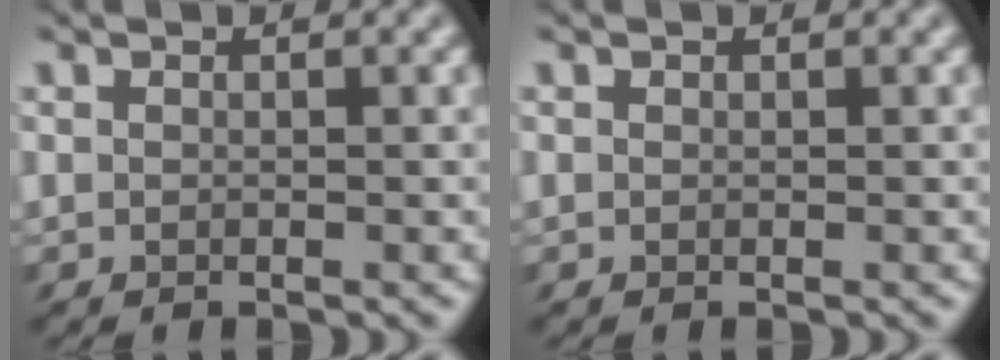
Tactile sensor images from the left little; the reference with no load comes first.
{"total": 0.0}